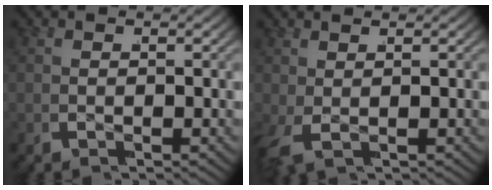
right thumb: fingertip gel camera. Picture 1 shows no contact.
{"total": 1.3, "force": [-0.3, 0.8, 1.0], "torque": [-0.026, -0.007, -0.001]}